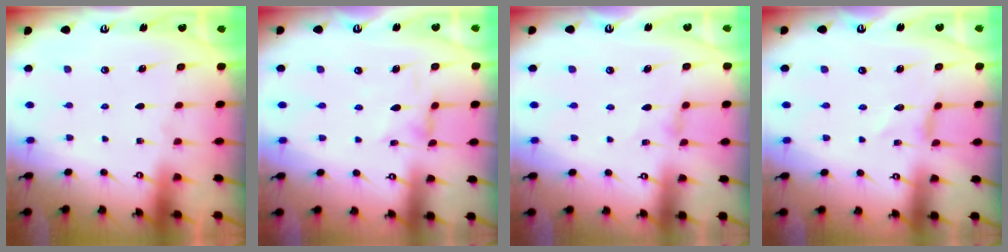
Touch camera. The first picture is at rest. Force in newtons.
{"total": 1.7, "press": 1.7, "slide": 0.0}
{"total": 0.9, "press": 0.8, "slide": 0.3}
{"total": 0.0}